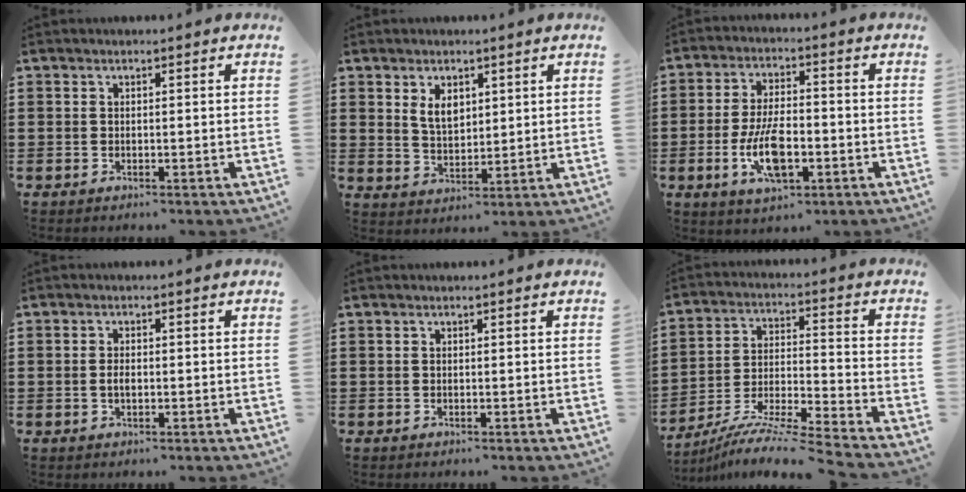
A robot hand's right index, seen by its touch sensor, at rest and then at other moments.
{"total": 4.2, "force": [2.1, 2.5, 2.6], "torque": [-0.051, 0.005, 0.035]}
{"total": 9.1, "force": [-2.6, 3.8, 7.8], "torque": [-0.168, -0.007, -0.048]}
{"total": 1.7, "force": [-0.2, 0.8, 1.5], "torque": [-0.029, 0.003, -0.005]}
{"total": 0.0}
{"total": 8.4, "force": [-7.7, -0.9, 3.1], "torque": [-0.064, -0.011, -0.159]}